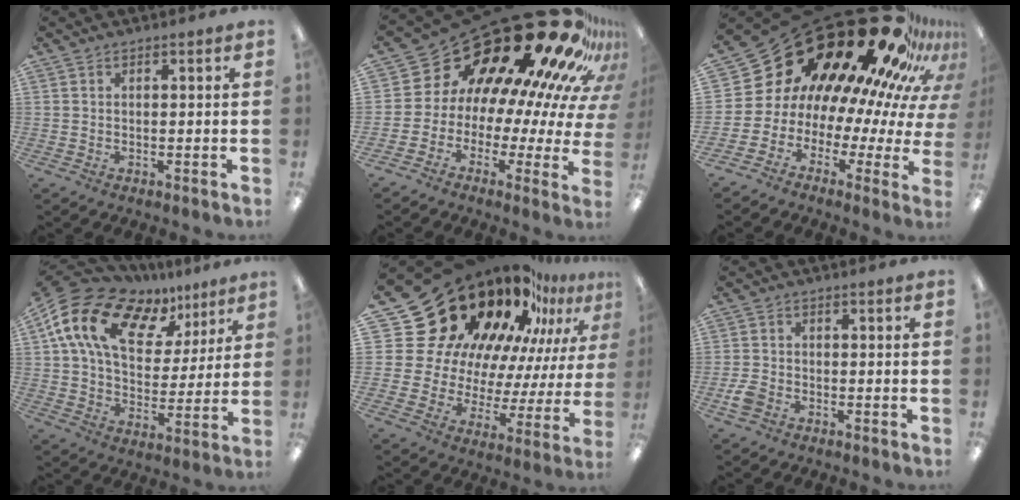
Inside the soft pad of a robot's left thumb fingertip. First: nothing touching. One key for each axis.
{"total": 28.2, "fx": 17.4, "fy": 13.0, "fz": 18.0, "tx": -0.249, "ty": -0.179, "tz": 0.333}
{"total": 32.1, "fx": 20.1, "fy": 16.2, "fz": 19.1, "tx": -0.249, "ty": -0.209, "tz": 0.411}
{"total": 18.3, "fx": 10.1, "fy": 10.7, "fz": 10.9, "tx": -0.215, "ty": -0.040, "tz": 0.183}
{"total": 27.8, "fx": 19.7, "fy": 16.0, "fz": 11.4, "tx": -0.181, "ty": -0.178, "tz": 0.388}
{"total": 3.4, "fx": -1.7, "fy": 2.3, "fz": 1.8, "tx": -0.040, "ty": 0.004, "tz": -0.033}